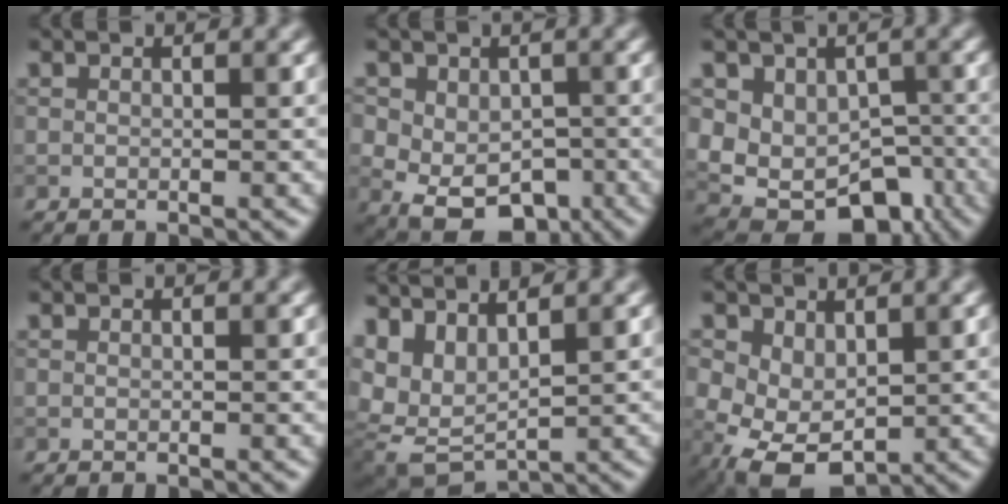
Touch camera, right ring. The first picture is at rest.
{"total": 6.6, "force": [-1.2, 5.0, 4.1], "torque": [-0.062, -0.014, -0.015]}
{"total": 7.6, "force": [-0.9, 5.9, 4.6], "torque": [-0.053, -0.011, -0.003]}
{"total": 0.0}
{"total": 6.7, "force": [1.5, 4.2, 5.1], "torque": [-0.124, -0.011, 0.045]}
{"total": 5.6, "force": [-0.3, 3.8, 4.1], "torque": [-0.097, -0.010, -0.005]}